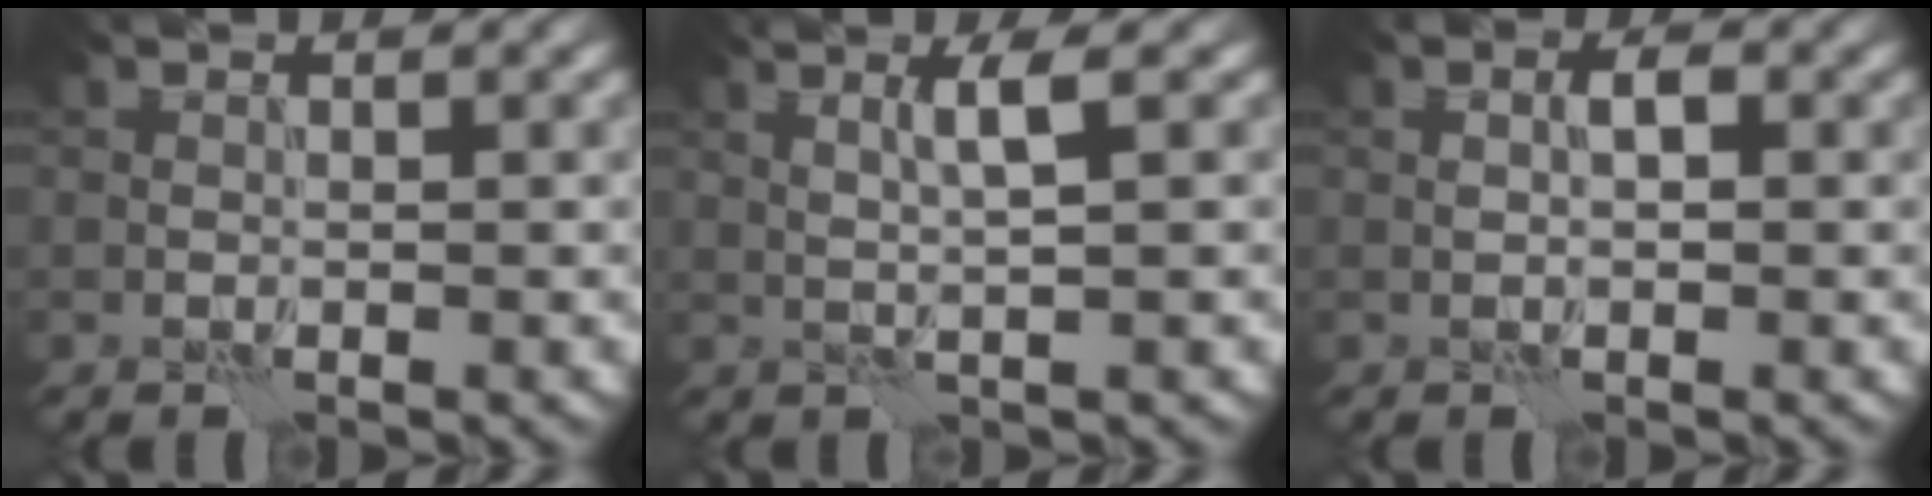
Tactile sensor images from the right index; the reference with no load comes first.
{"total": 2.6, "force": [0.9, 0.2, 2.4], "torque": [-0.046, 0.004, 0.017]}
{"total": 1.8, "force": [0.3, 0.9, 1.5], "torque": [-0.025, 0.002, 0.004]}